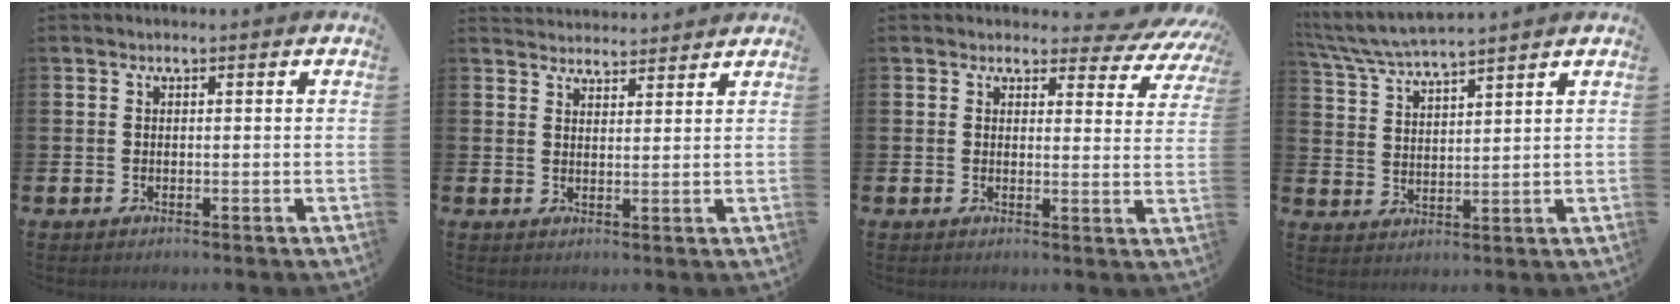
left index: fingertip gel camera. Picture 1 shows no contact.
{"total": 3.2, "force": [3.2, 0.6, -0.3], "torque": [0.000, -0.018, 0.059]}
{"total": 2.7, "force": [2.2, 1.4, 0.7], "torque": [-0.007, -0.021, 0.032]}
{"total": 5.6, "force": [5.4, 0.1, 1.5], "torque": [-0.054, -0.025, 0.098]}